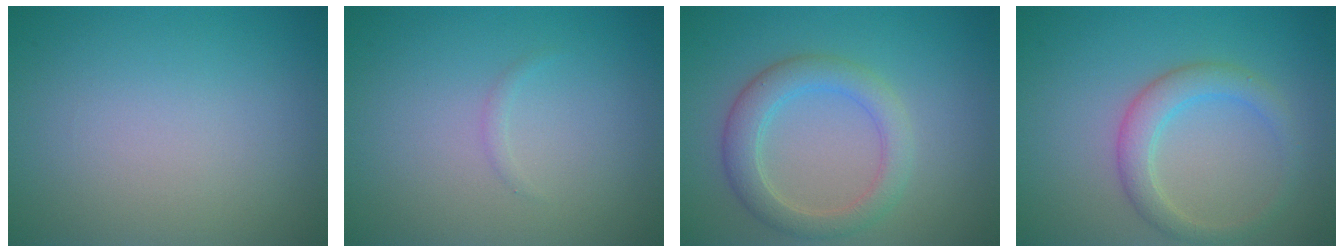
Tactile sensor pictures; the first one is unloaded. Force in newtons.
{"total": 0.5, "press": 0.5, "slide": 0.0}
{"total": 3.5, "press": 3.5, "slide": 0.1}
{"total": 3.0, "press": 3.0, "slide": 0.1}